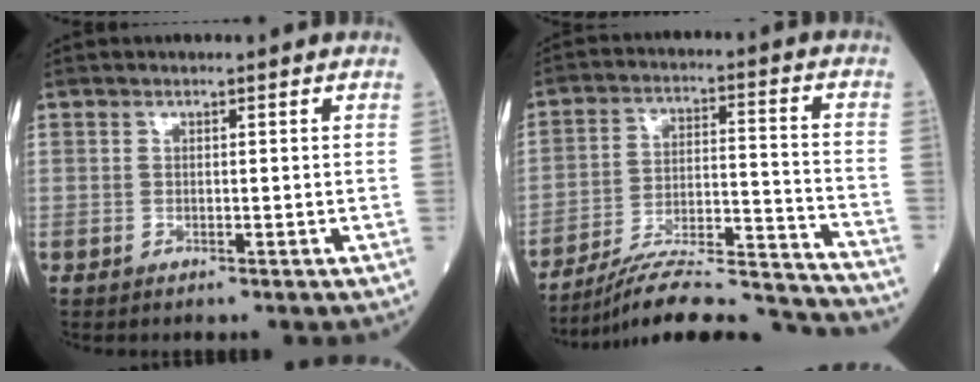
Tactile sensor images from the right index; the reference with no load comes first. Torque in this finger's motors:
{"motor_torque": [-0.34, -0.56, 0.40, 0.09]}